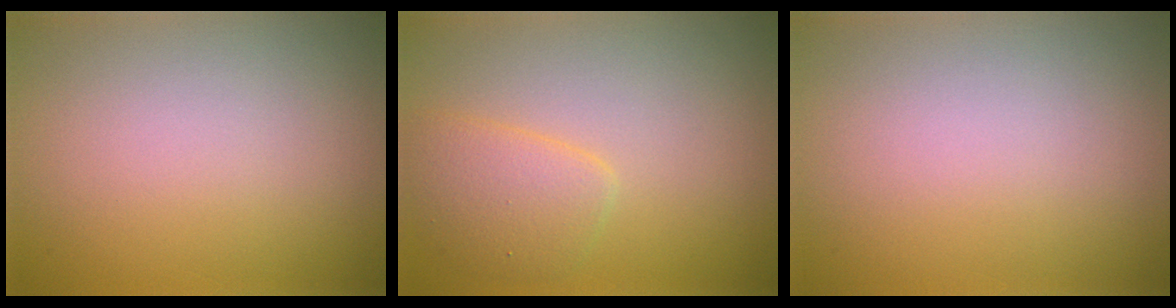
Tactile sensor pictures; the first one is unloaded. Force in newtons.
{"total": 2.7, "press": 2.7, "slide": 0.1}
{"total": 0.0}